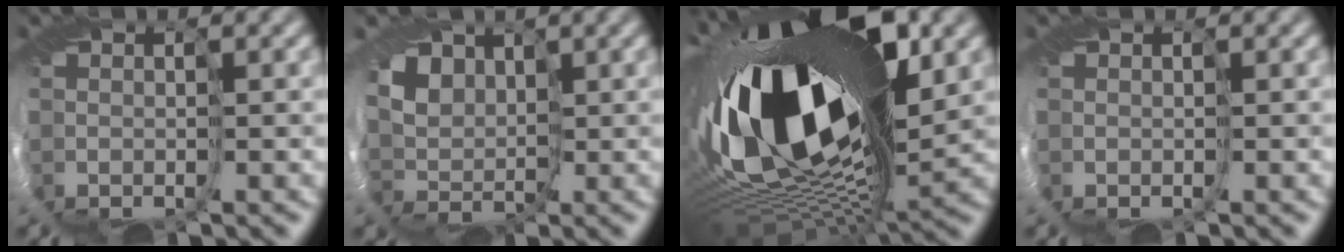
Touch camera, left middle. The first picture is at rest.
{"total": 4.6, "force": [3.0, 3.2, 1.6], "torque": [-0.045, 0.001, 0.047]}
{"total": 19.5, "force": [3.0, 9.6, 16.7], "torque": [-0.308, -0.019, 0.040]}
{"total": 0.0}